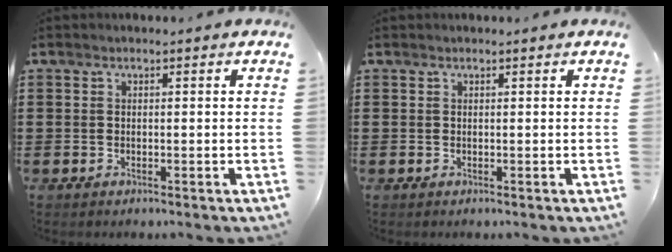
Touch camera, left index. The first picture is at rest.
{"total": 0.0}